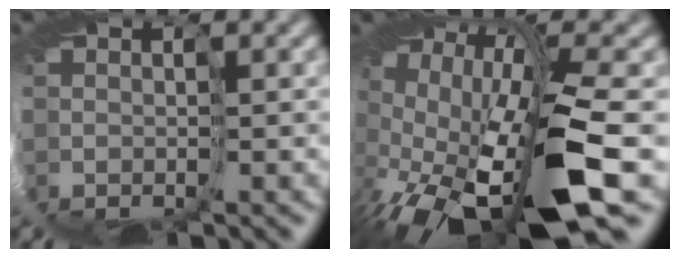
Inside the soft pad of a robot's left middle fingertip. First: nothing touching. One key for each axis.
{"total": 12.7, "fx": -5.7, "fy": 4.0, "fz": 10.6, "tx": -0.227, "ty": -0.046, "tz": -0.094}